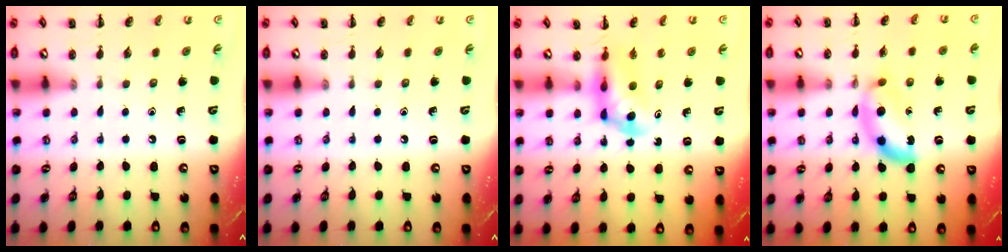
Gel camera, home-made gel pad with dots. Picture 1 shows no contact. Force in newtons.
{"total": 0.0}
{"total": 5.5, "press": 5.4, "slide": 0.9}
{"total": 9.5, "press": 9.5, "slide": 0.7}